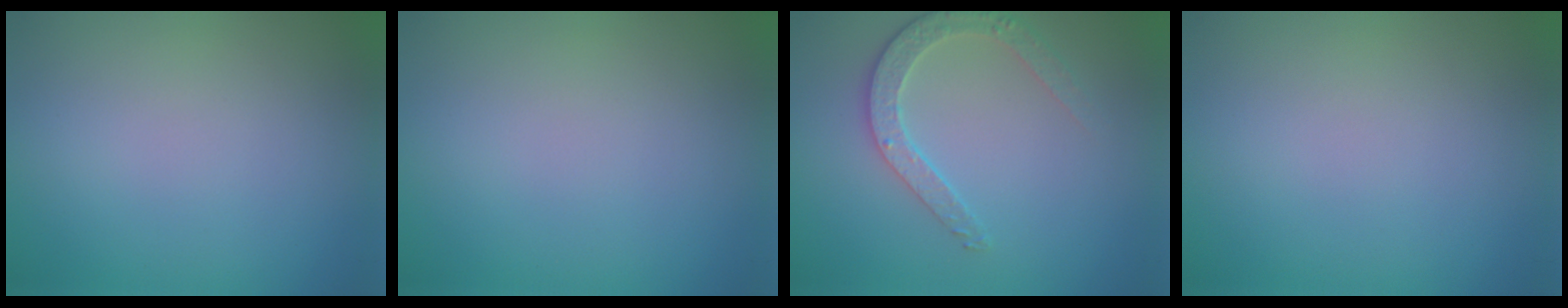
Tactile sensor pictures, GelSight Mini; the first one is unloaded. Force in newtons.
{"total": 0.0}
{"total": 2.7, "press": 2.6, "slide": 0.7}
{"total": 0.0}